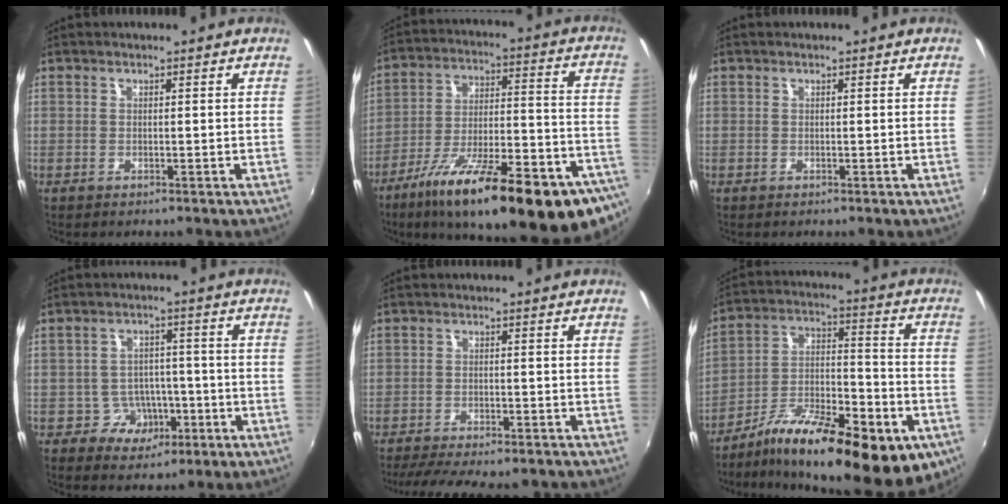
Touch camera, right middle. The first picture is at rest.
{"total": 31.6, "force": [-21.8, 7.6, 21.6], "torque": [-0.318, -0.039, -0.310]}
{"total": 0.0}
{"total": 6.4, "force": [-2.7, 5.5, 1.9], "torque": [-0.043, 0.018, -0.025]}
{"total": 11.4, "force": [-9.8, 1.8, 5.5], "torque": [-0.121, -0.026, -0.144]}
{"total": 25.4, "force": [-15.2, 8.4, 18.6], "torque": [-0.292, -0.018, -0.231]}